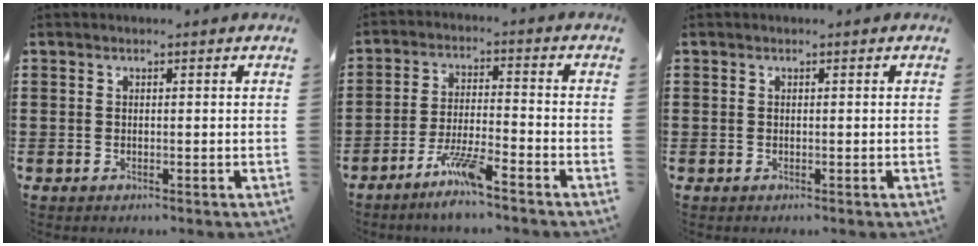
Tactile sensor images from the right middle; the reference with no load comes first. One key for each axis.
{"total": 6.2, "fx": -4.7, "fy": 0.3, "fz": 4.1, "tx": -0.095, "ty": -0.014, "tz": -0.091}
{"total": 0.0}